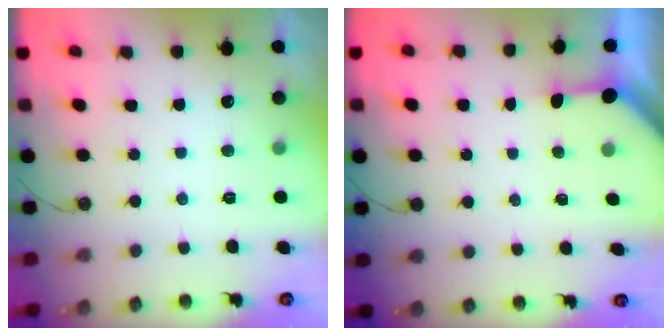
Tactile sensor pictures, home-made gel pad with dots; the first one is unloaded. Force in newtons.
{"total": 3.3, "press": 3.2, "slide": 0.4}